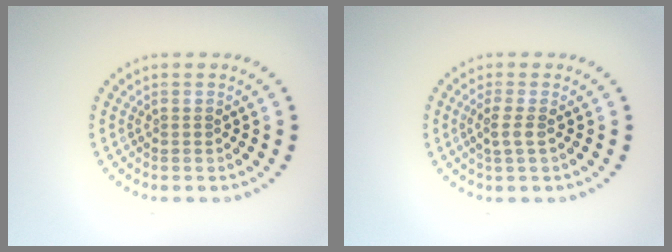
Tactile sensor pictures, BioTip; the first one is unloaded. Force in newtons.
{"total": 1.5, "press": 1.3, "slide": 0.6}